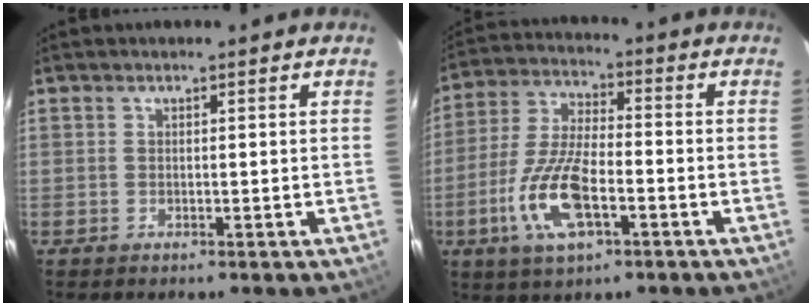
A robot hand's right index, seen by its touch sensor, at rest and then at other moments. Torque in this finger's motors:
{"motor_torque": [1.57, -0.57, 0.43, 0.11]}